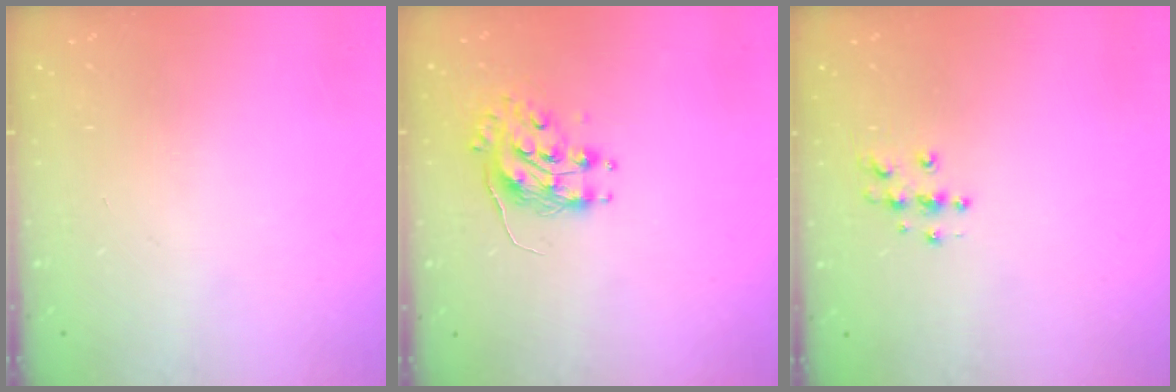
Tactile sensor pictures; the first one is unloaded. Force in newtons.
{"total": 8.6, "press": 8.6, "slide": 0.3}
{"total": 5.1, "press": 5.1, "slide": 0.3}